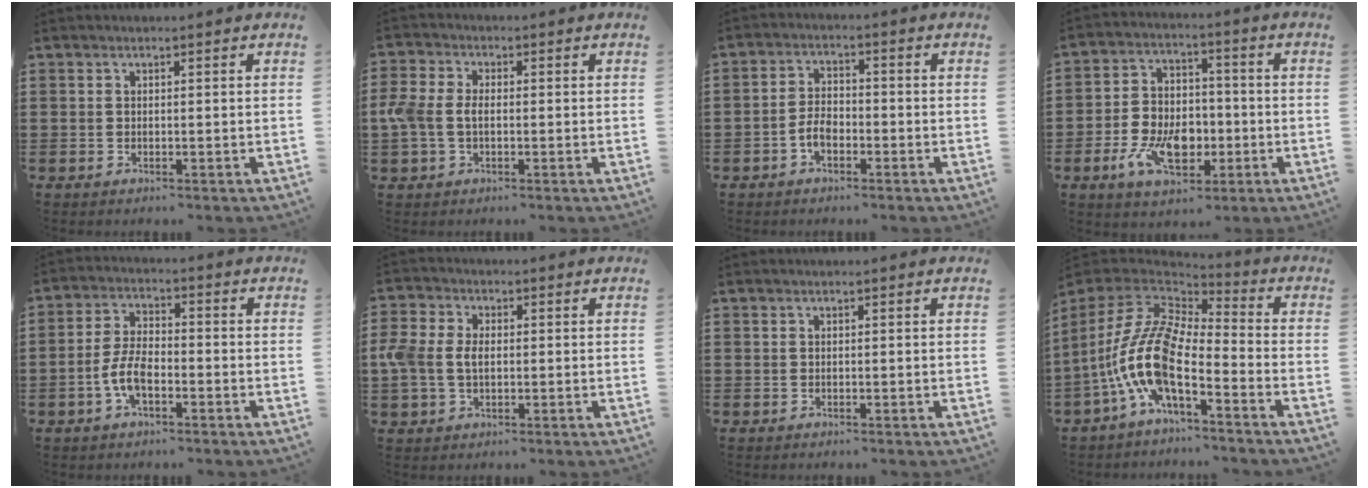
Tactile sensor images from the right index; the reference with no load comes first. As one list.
[{"total": 4.5, "force": [-0.6, 3.0, 3.3], "torque": [-0.102, -0.006, -0.022]}, {"total": 3.8, "force": [-1.6, 2.1, 2.8], "torque": [-0.071, -0.004, -0.037]}, {"total": 9.5, "force": [-3.1, 6.1, 6.6], "torque": [-0.144, 0.010, -0.055]}, {"total": 6.1, "force": [-2.2, 2.8, 4.9], "torque": [-0.119, -0.001, -0.048]}, {"total": 4.9, "force": [-0.4, 3.5, 3.3], "torque": [-0.099, 0.000, -0.017]}, {"total": 0.0}, {"total": 12.4, "force": [-4.8, 4.7, 10.4], "torque": [-0.254, -0.018, -0.108]}]